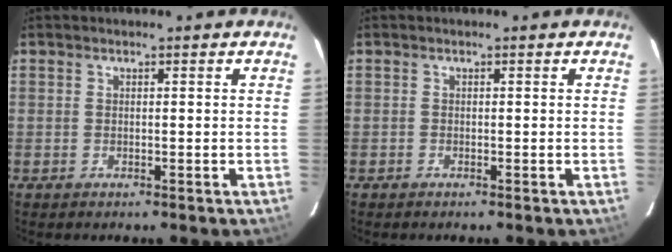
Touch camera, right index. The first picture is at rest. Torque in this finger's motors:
{"motor_torque": [-0.06, -0.07, -0.04, -0.05]}